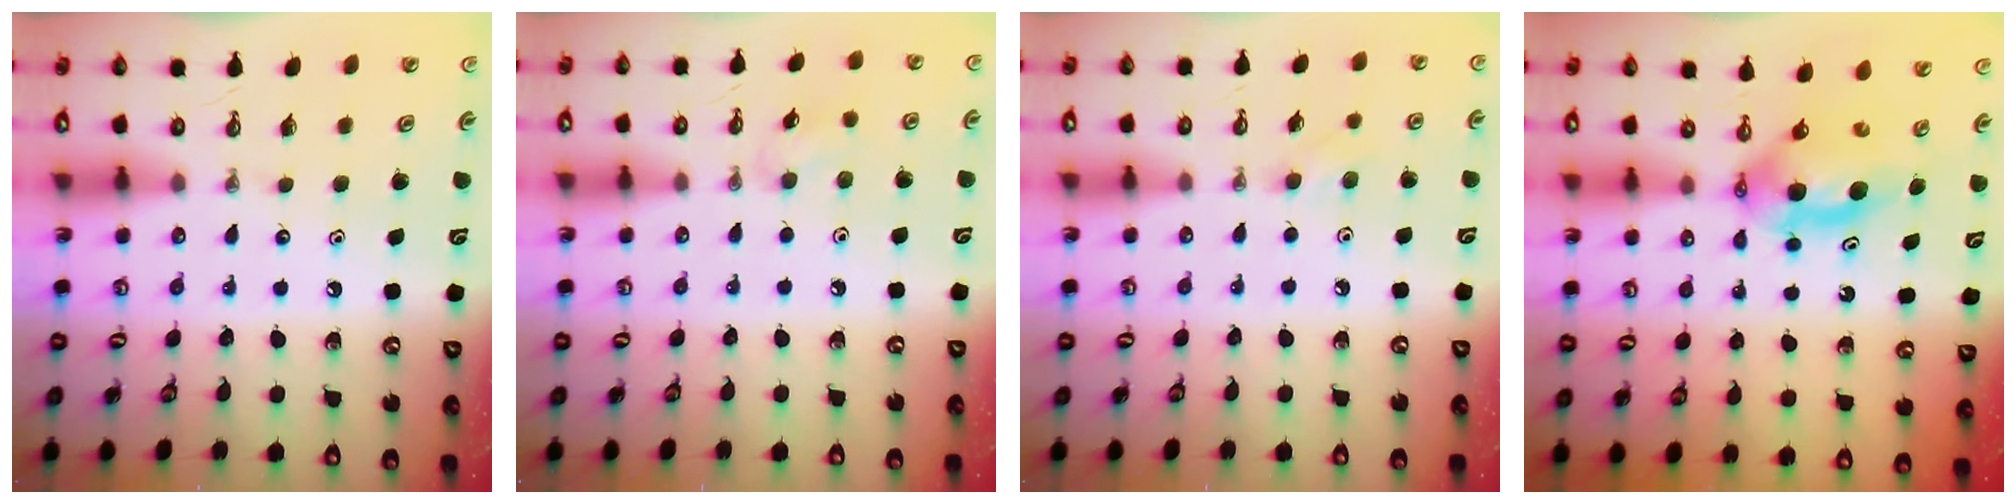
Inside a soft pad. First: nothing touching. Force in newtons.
{"total": 5.8, "press": 5.6, "slide": 1.4}
{"total": 6.2, "press": 5.8, "slide": 2.3}
{"total": 7.0, "press": 6.1, "slide": 3.4}